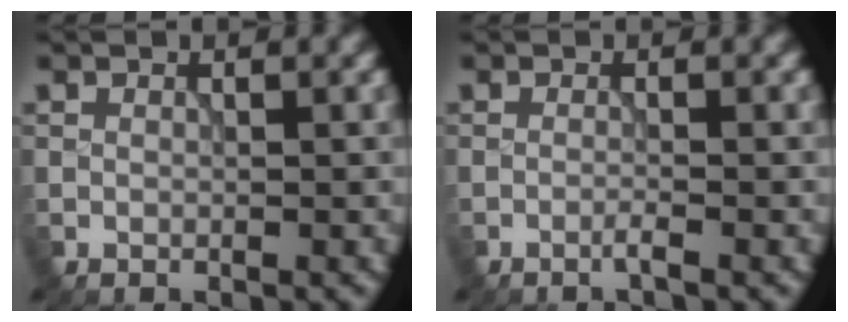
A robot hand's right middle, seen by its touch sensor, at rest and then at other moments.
{"total": 0.7, "force": [-0.5, -0.1, 0.5], "torque": [-0.005, -0.001, -0.014]}